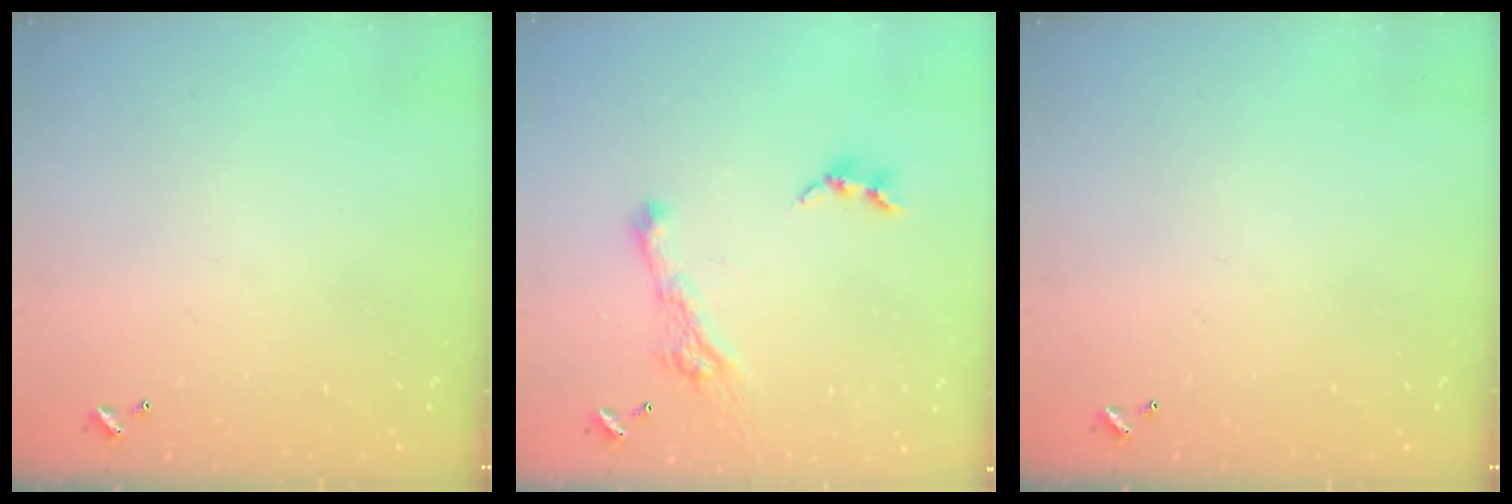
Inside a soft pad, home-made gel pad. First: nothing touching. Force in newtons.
{"total": 7.0, "press": 6.9, "slide": 1.1}
{"total": 0.0}